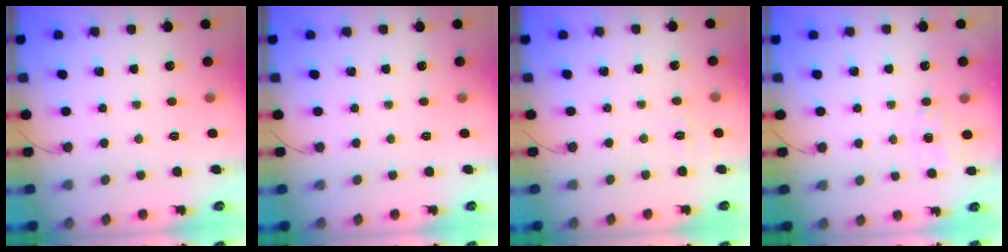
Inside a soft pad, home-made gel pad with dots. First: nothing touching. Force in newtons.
{"total": 0.0}
{"total": 1.9, "press": 0.0, "slide": 1.9}
{"total": 6.1, "press": 5.9, "slide": 1.4}